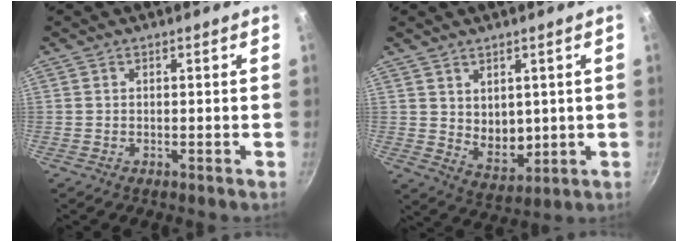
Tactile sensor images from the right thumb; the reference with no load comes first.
{"total": 6.5, "force": [2.0, 4.6, 4.2], "torque": [-0.047, -0.027, 0.050]}